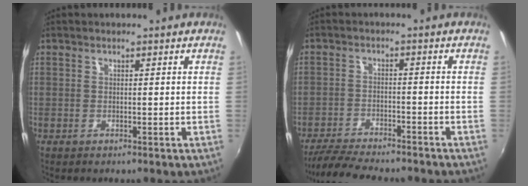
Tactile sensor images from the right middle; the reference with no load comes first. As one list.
[{"total": 10.5, "force": [-9.4, 1.8, 4.3], "torque": [-0.109, -0.017, -0.154]}]